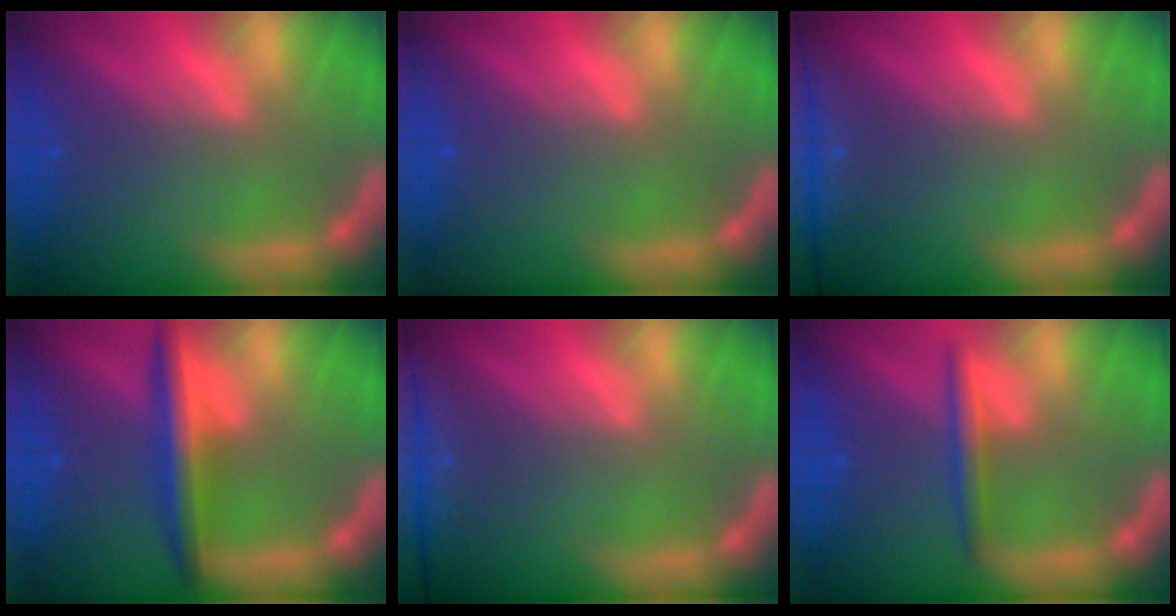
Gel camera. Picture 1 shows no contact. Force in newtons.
{"total": 0.0}
{"total": 7.4}
{"total": 5.0}
{"total": 7.4}
{"total": 2.5}